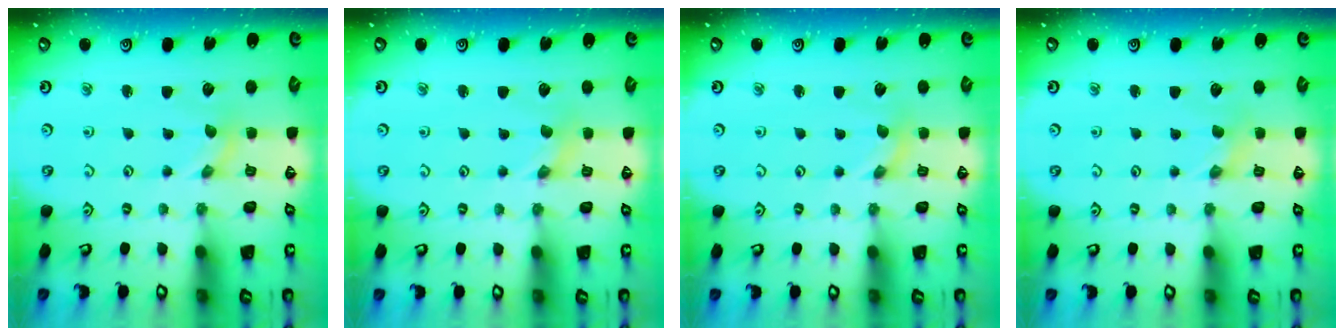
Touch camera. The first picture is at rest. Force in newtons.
{"total": 0.0}
{"total": 0.0}
{"total": 0.0}